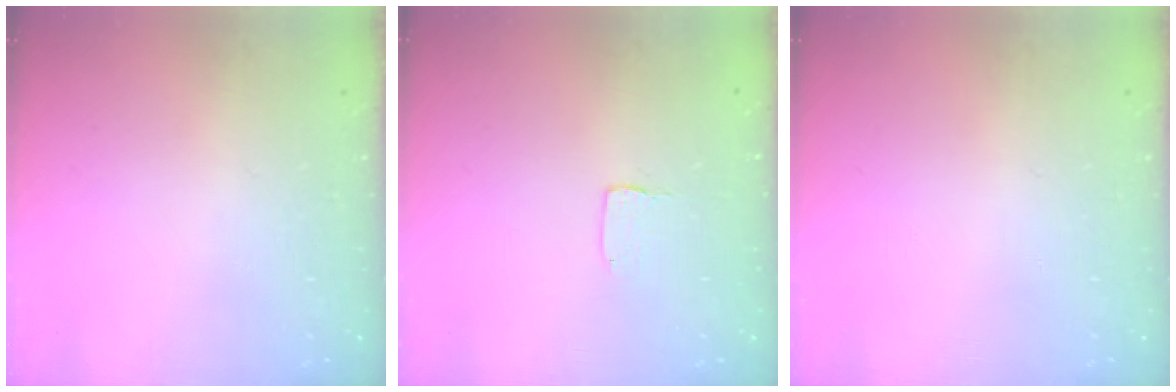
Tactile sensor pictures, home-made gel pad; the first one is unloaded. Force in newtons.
{"total": 1.0, "press": 1.0, "slide": 0.1}
{"total": 0.0}